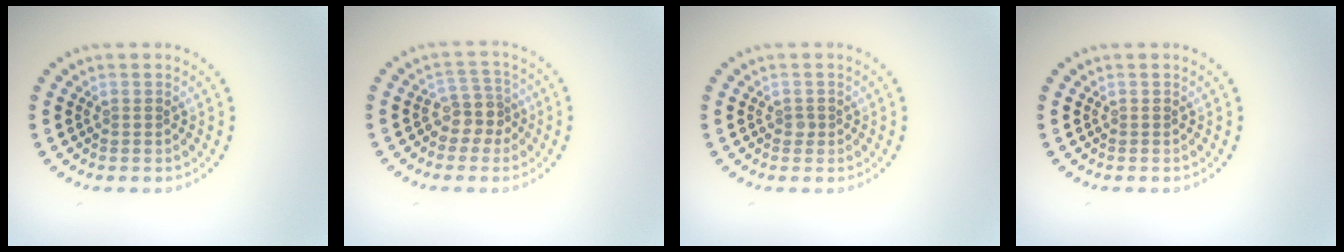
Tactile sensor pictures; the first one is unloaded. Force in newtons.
{"total": 2.6, "press": 2.2, "slide": 1.5}
{"total": 0.6, "press": 0.5, "slide": 0.4}
{"total": 0.0}